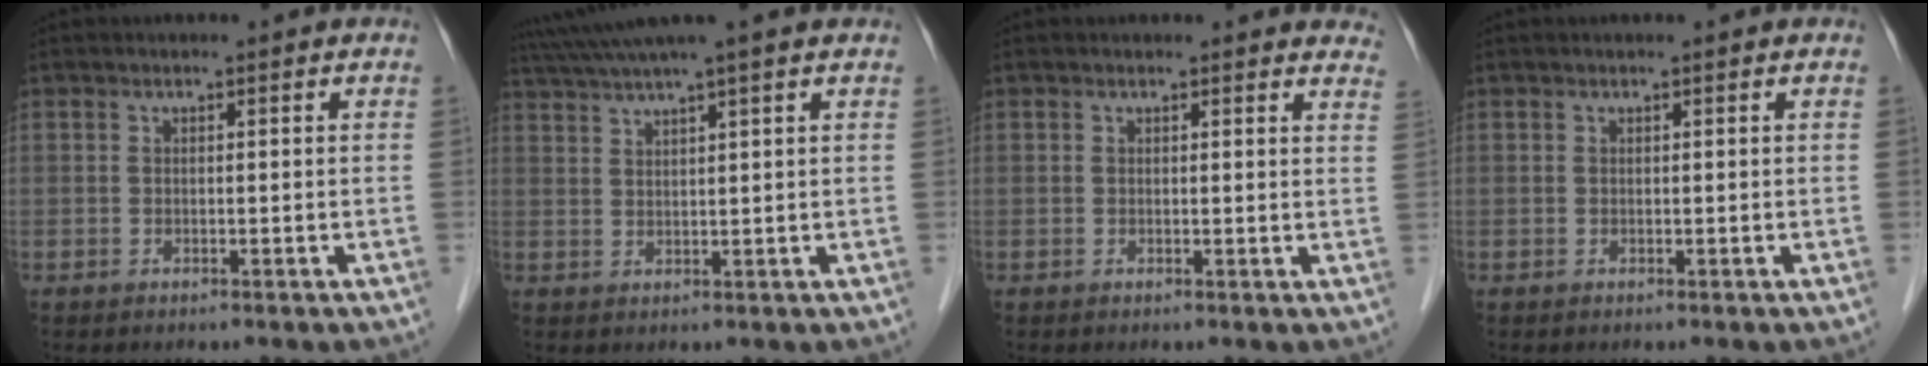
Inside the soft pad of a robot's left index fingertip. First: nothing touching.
{"total": 8.1, "force": [6.7, -1.4, 4.2], "torque": [-0.077, 0.031, 0.105]}
{"total": 9.1, "force": [8.6, 2.5, 2.0], "torque": [0.009, -0.004, 0.067]}
{"total": 0.6, "force": [0.5, 0.0, 0.3], "torque": [-0.001, 0.009, 0.010]}